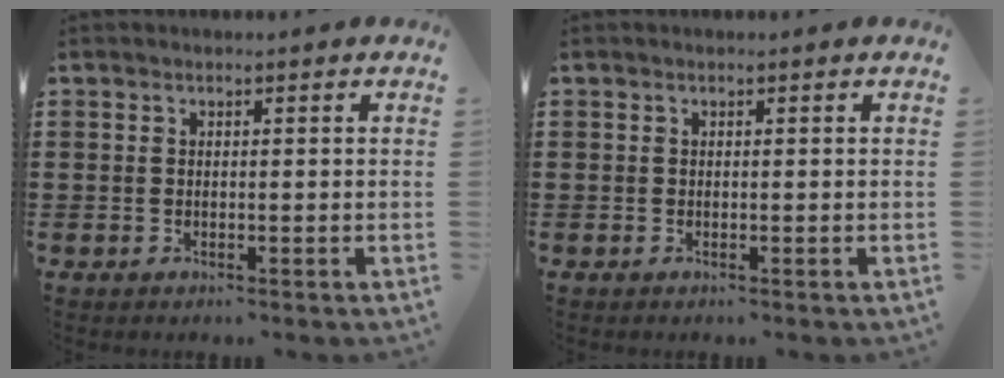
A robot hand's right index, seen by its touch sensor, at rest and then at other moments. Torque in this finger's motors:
{"motor_torque": [0.45, -0.42, 0.00, 0.01]}